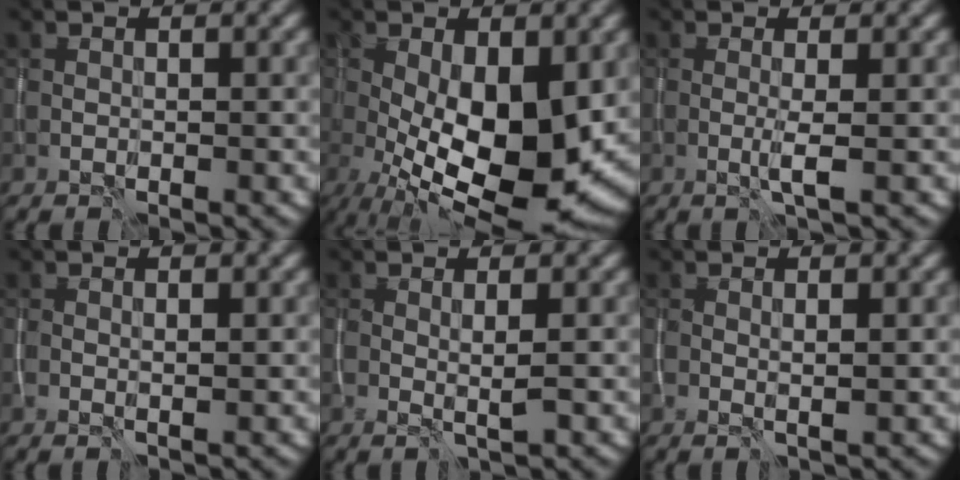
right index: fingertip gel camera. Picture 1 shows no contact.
{"total": 13.6, "force": [-2.0, 6.0, 12.0], "torque": [-0.186, -0.013, -0.029]}
{"total": 1.3, "force": [-0.3, 0.0, 1.3], "torque": [-0.027, -0.005, -0.007]}
{"total": 0.7, "force": [0.2, 0.0, 0.6], "torque": [-0.009, -0.002, 0.001]}
{"total": 1.4, "force": [0.2, 0.1, 1.4], "torque": [-0.024, -0.007, 0.003]}
{"total": 1.0, "force": [0.2, 0.1, 0.9], "torque": [-0.013, -0.002, 0.002]}